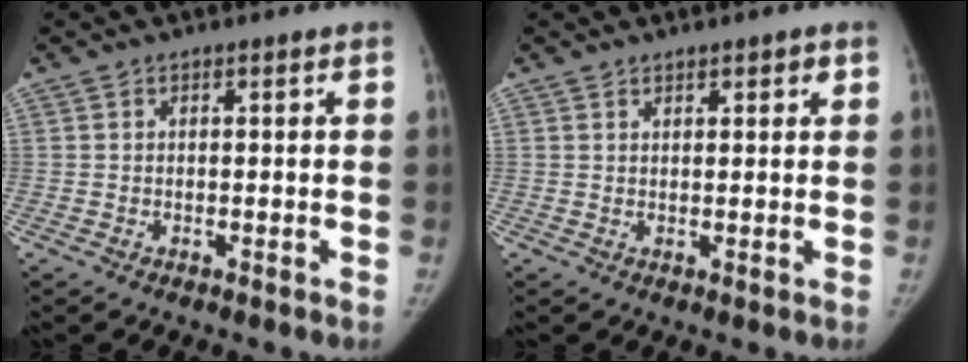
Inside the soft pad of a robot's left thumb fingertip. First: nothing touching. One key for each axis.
{"total": 2.1, "fx": 1.4, "fy": 0.8, "fz": 1.4, "tx": -0.011, "ty": -0.006, "tz": 0.019}